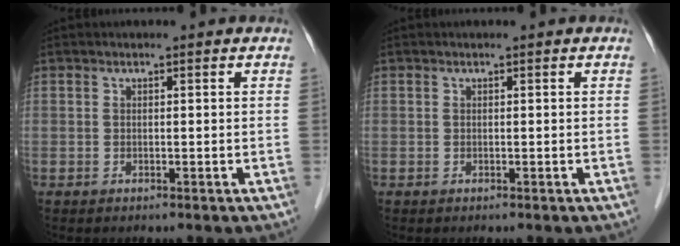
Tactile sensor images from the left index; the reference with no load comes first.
{"total": 0.0}